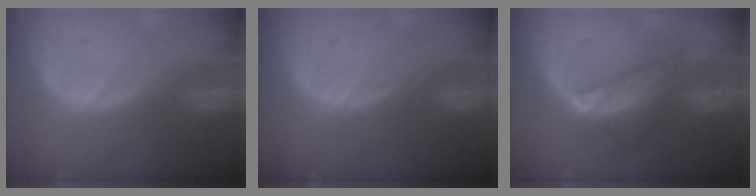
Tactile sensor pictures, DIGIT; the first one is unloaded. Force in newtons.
{"total": 0.0}
{"total": 5.8, "press": 5.4, "slide": 2.3}